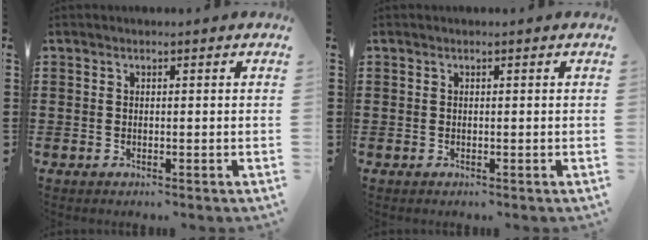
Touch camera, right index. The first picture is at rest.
{"total": 0.0}